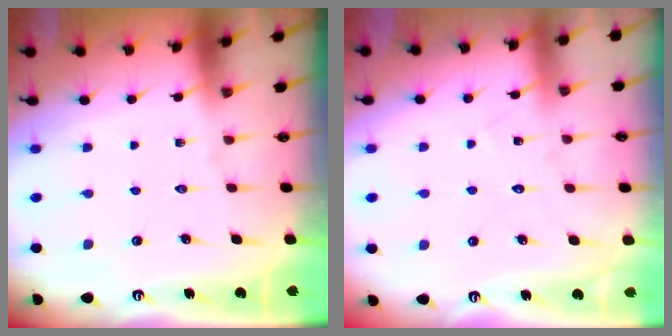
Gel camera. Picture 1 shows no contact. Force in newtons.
{"total": 5.8, "press": 5.8, "slide": 0.5}